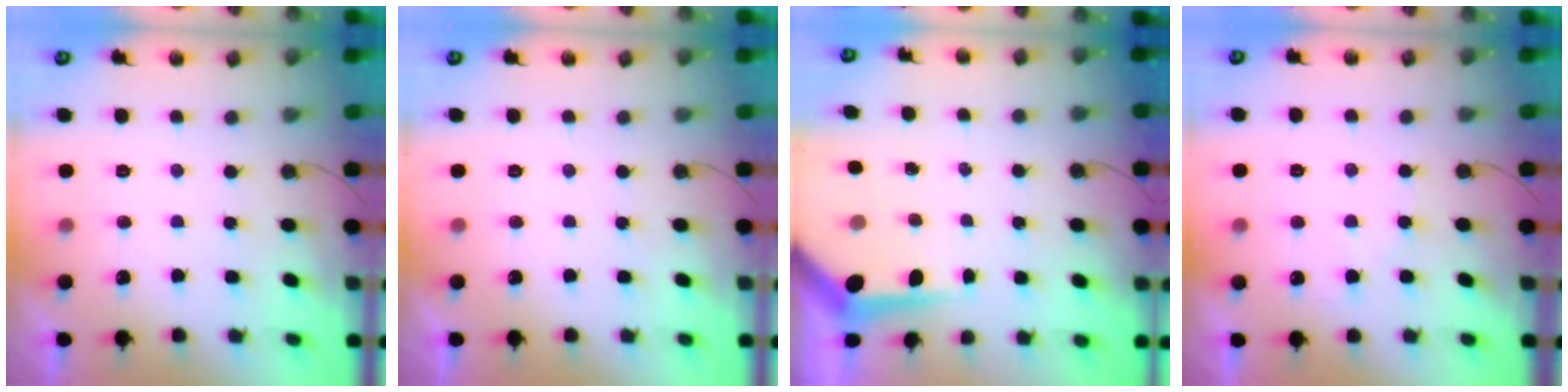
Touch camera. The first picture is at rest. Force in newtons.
{"total": 0.0}
{"total": 5.4, "press": 5.4, "slide": 0.6}
{"total": 4.9, "press": 4.8, "slide": 0.7}